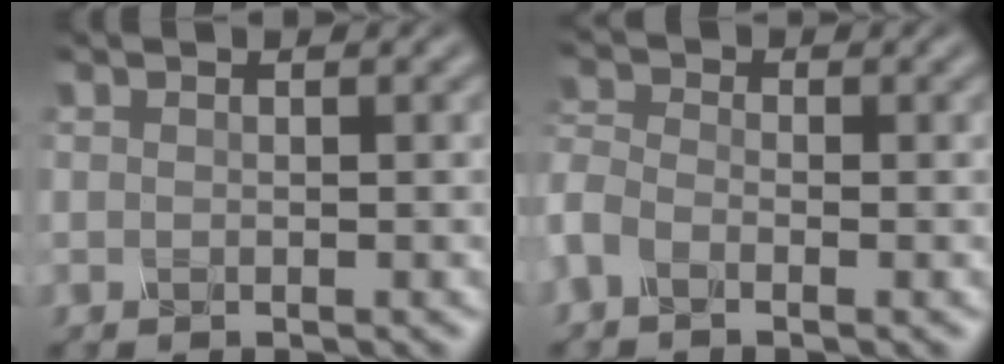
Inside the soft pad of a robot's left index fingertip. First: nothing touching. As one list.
[{"total": 1.8, "force": [-1.6, 0.6, 0.5], "torque": [-0.036, -0.001, -0.030]}]